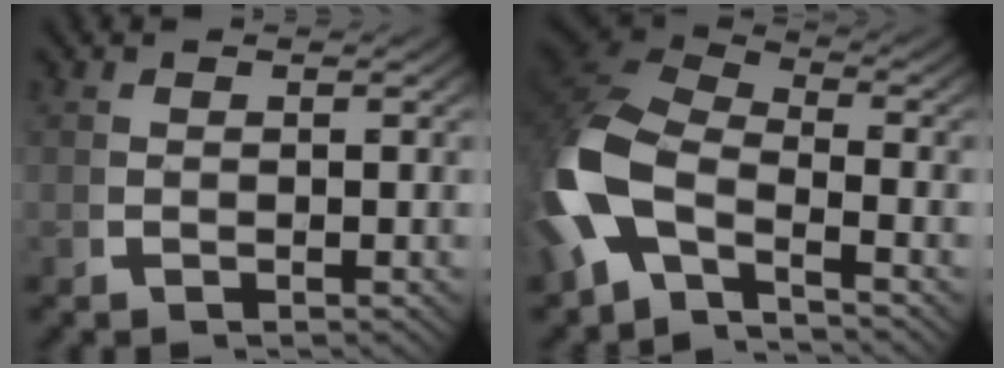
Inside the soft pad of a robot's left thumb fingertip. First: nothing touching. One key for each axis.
{"total": 11.3, "fx": -0.3, "fy": 8.0, "fz": 8.0, "tx": -0.198, "ty": -0.014, "tz": -0.009}